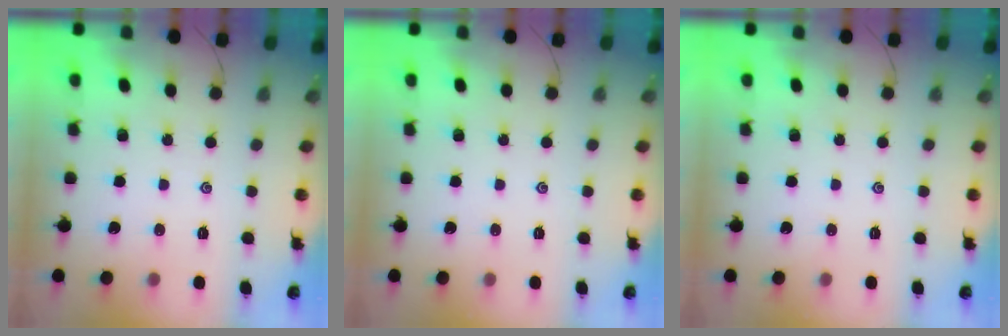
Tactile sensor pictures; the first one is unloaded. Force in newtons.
{"total": 0.0}
{"total": 0.0}